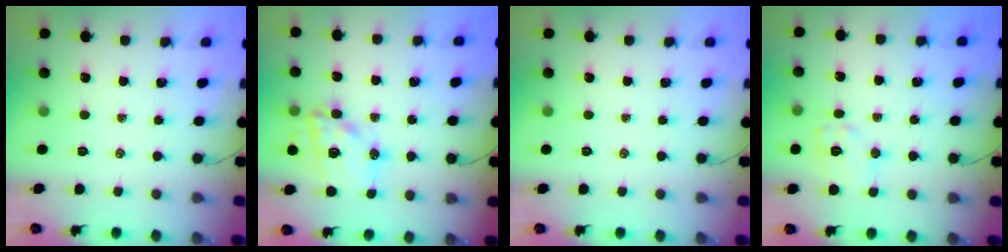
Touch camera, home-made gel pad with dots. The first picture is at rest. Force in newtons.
{"total": 15.7, "press": 15.3, "slide": 3.5}
{"total": 0.0}
{"total": 9.0, "press": 8.9, "slide": 1.0}